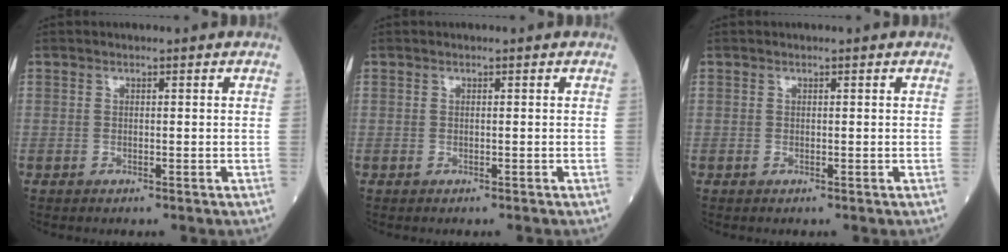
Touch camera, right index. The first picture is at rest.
{"total": 0.0}
{"total": 0.0}